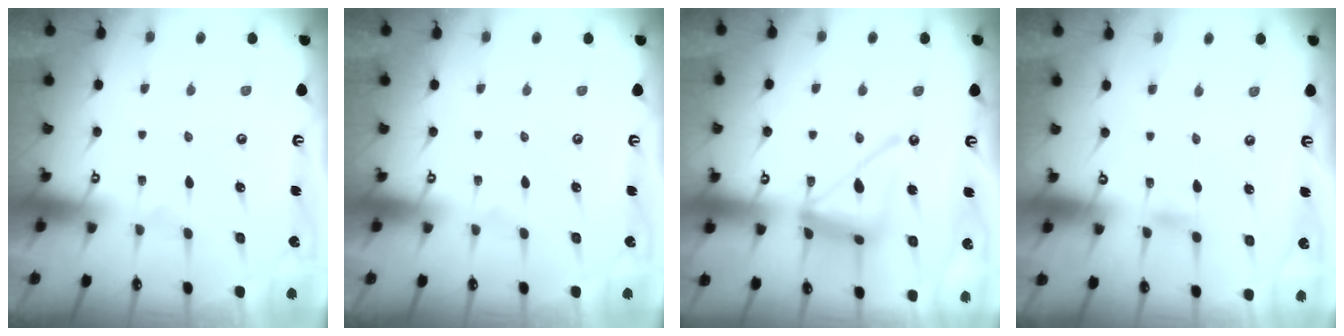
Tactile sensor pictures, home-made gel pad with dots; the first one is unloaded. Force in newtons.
{"total": 0.0}
{"total": 14.3, "press": 14.2, "slide": 1.3}
{"total": 3.0, "press": 3.0, "slide": 0.3}